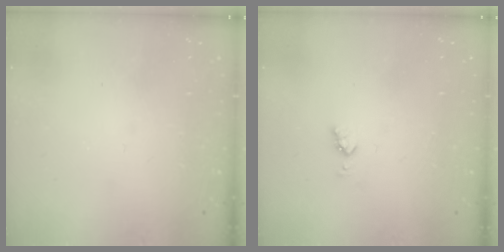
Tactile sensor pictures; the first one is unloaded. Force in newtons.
{"total": 3.6, "press": 3.5, "slide": 0.9}